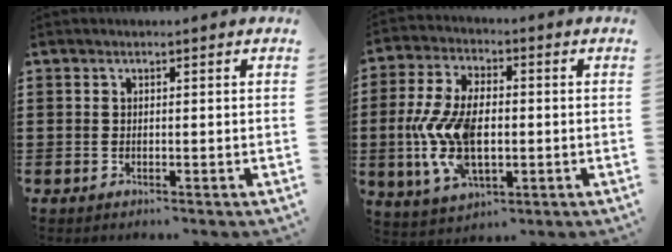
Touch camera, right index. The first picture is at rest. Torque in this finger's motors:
{"motor_torque": [2.14, 0.00, 1.05, 0.21]}